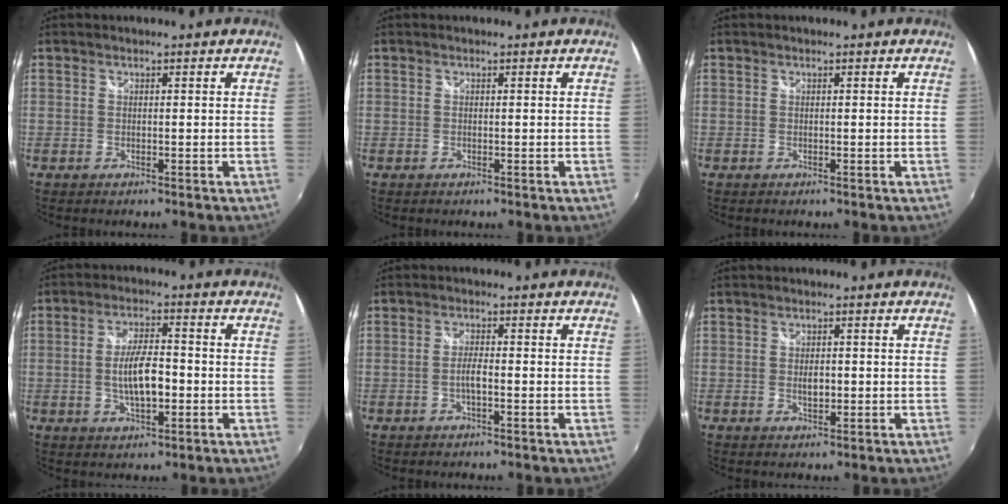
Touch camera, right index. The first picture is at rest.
{"total": 0.0}
{"total": 0.0}
{"total": 8.0, "force": [-1.5, 2.8, 7.4], "torque": [-0.140, 0.000, -0.021]}
{"total": 2.4, "force": [-0.9, 0.3, 2.2], "torque": [-0.047, 0.003, -0.017]}
{"total": 2.2, "force": [-0.2, 1.3, 1.8], "torque": [-0.031, -0.001, -0.003]}